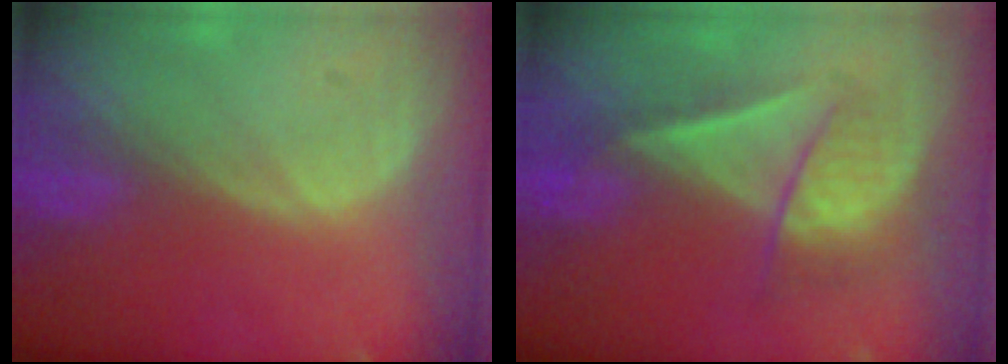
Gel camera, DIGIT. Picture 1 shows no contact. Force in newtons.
{"total": 6.4, "press": 6.1, "slide": 2.1}